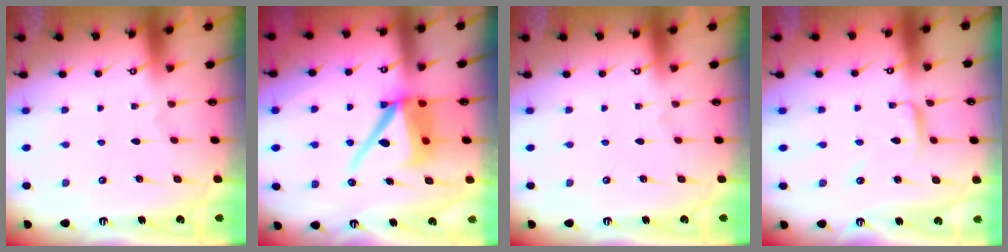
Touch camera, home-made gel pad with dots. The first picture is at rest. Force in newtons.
{"total": 12.6, "press": 12.5, "slide": 1.6}
{"total": 0.0}
{"total": 2.9, "press": 2.9, "slide": 0.2}